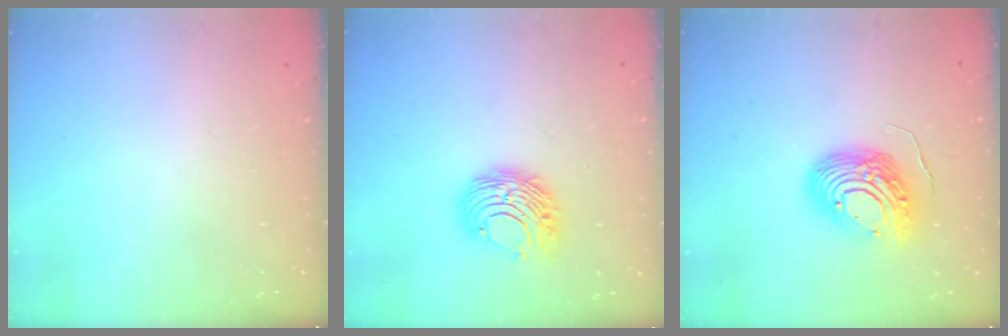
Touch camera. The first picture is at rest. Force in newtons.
{"total": 8.6, "press": 8.6, "slide": 0.5}
{"total": 12.2, "press": 12.0, "slide": 2.4}